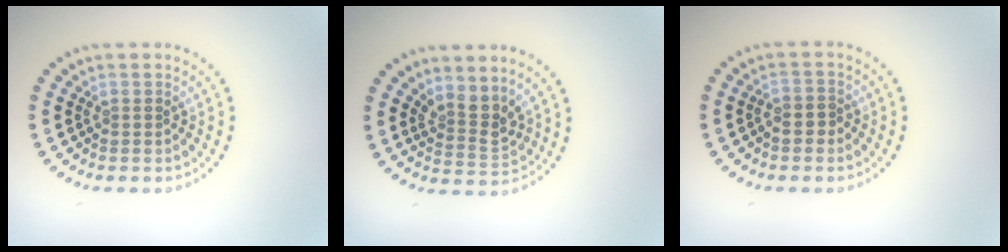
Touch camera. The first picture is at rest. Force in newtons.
{"total": 2.7, "press": 2.0, "slide": 1.8}
{"total": 1.3, "press": 1.1, "slide": 0.7}